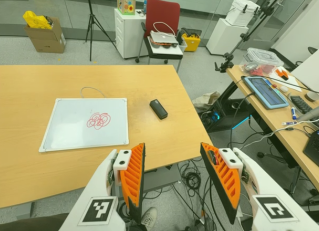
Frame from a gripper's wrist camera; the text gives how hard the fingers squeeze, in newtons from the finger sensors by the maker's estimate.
{"total": 0.0}